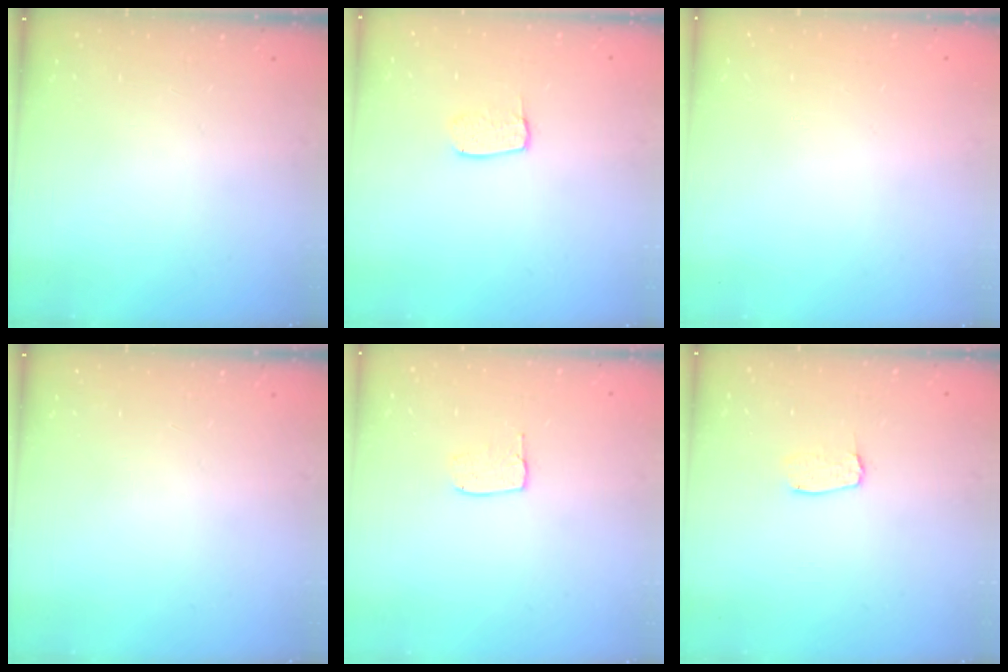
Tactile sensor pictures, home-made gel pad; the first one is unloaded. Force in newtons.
{"total": 5.5, "press": 5.5, "slide": 0.2}
{"total": 0.0}
{"total": 0.0}
{"total": 5.5, "press": 5.5, "slide": 0.3}
{"total": 3.7, "press": 3.7, "slide": 0.3}